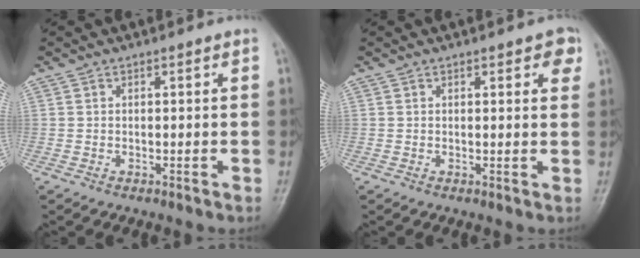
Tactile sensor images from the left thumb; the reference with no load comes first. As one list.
[{"total": 3.4, "force": [1.8, 1.4, 2.6], "torque": [-0.014, -0.004, 0.015]}]